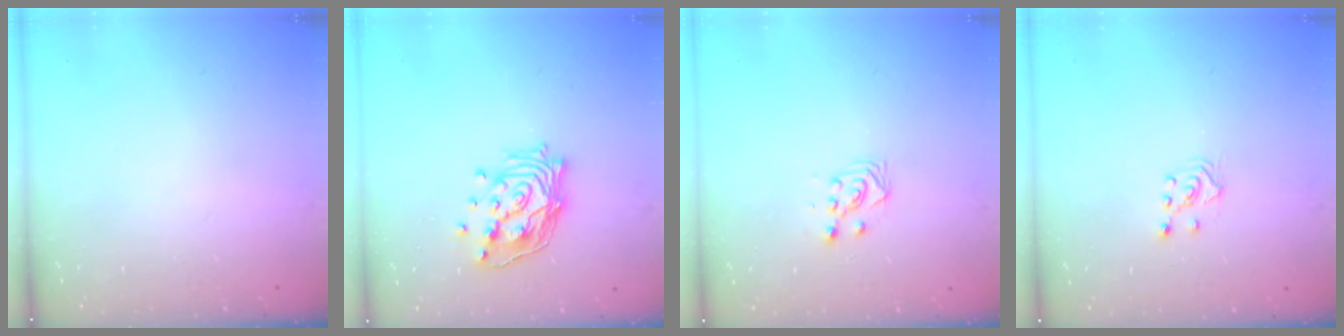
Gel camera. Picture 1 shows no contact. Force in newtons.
{"total": 14.8, "press": 14.6, "slide": 2.2}
{"total": 3.1, "press": 2.9, "slide": 0.9}
{"total": 3.1, "press": 3.0, "slide": 0.8}